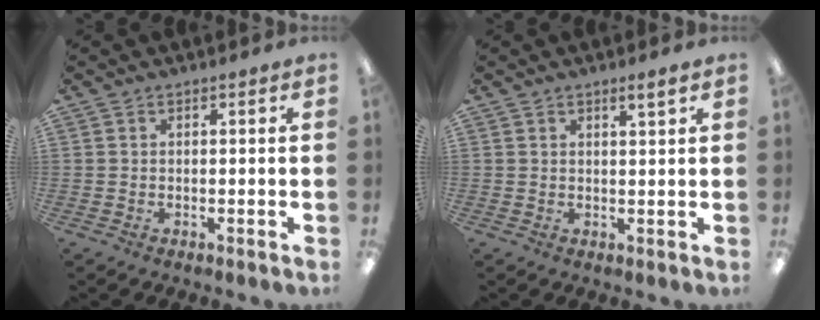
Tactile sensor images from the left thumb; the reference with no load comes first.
{"total": 2.3, "force": [1.7, 0.2, 1.5], "torque": [-0.023, -0.004, 0.028]}